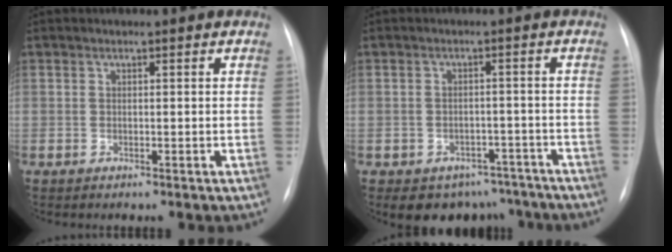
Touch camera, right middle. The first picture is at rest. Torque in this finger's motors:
{"motor_torque": [0.79, -0.70, 0.18, 0.02]}